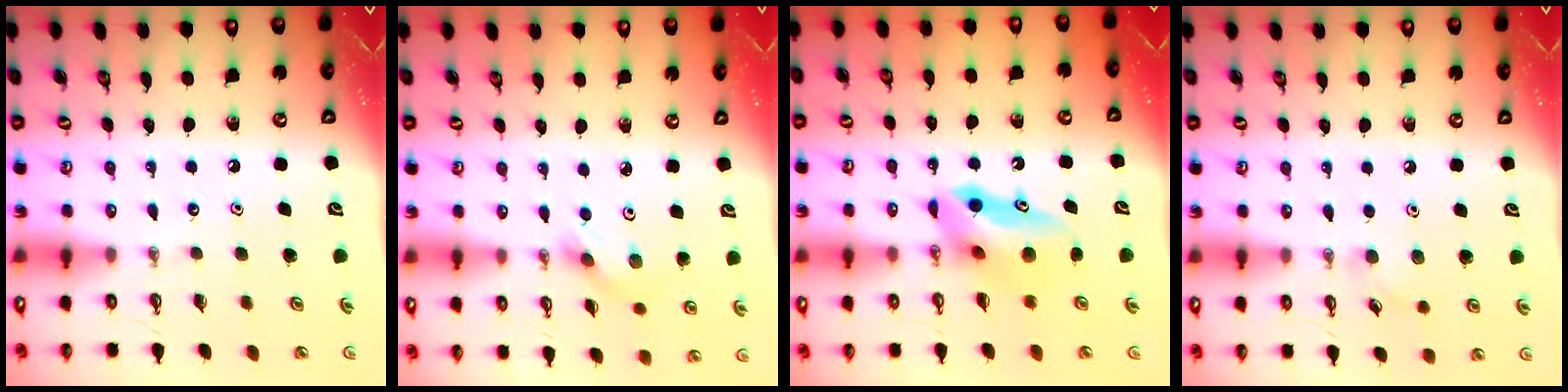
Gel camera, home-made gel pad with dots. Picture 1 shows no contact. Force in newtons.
{"total": 3.0, "press": 3.0, "slide": 0.4}
{"total": 8.5, "press": 8.0, "slide": 3.0}
{"total": 6.4, "press": 6.2, "slide": 1.5}